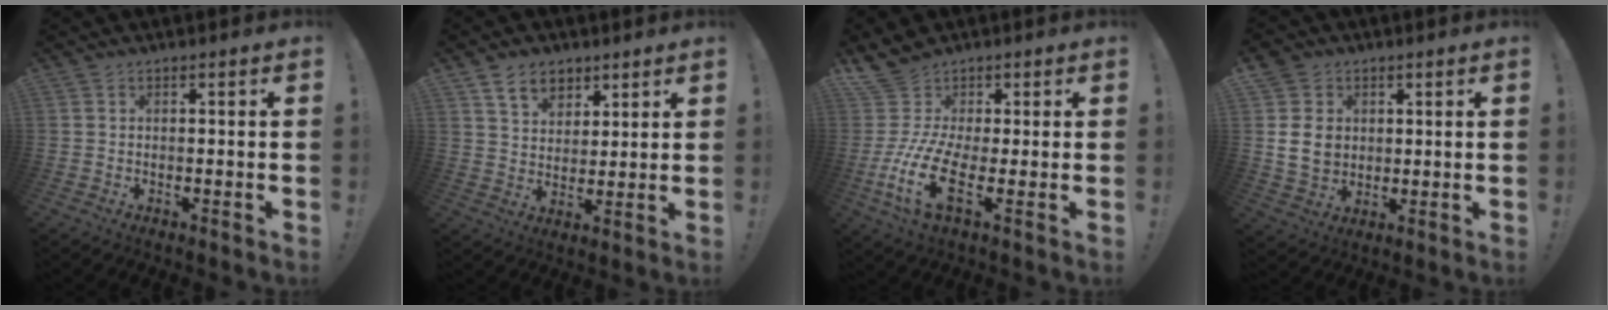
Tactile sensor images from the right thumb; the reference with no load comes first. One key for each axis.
{"total": 9.4, "fx": 5.8, "fy": 6.4, "fz": 3.5, "tx": -0.052, "ty": -0.030, "tz": 0.112}
{"total": 14.3, "fx": -0.3, "fy": 8.4, "fz": 11.5, "tx": -0.248, "ty": -0.020, "tz": 0.000}
{"total": 9.5, "fx": 2.1, "fy": 8.1, "fz": 4.3, "tx": -0.074, "ty": -0.010, "tz": 0.046}